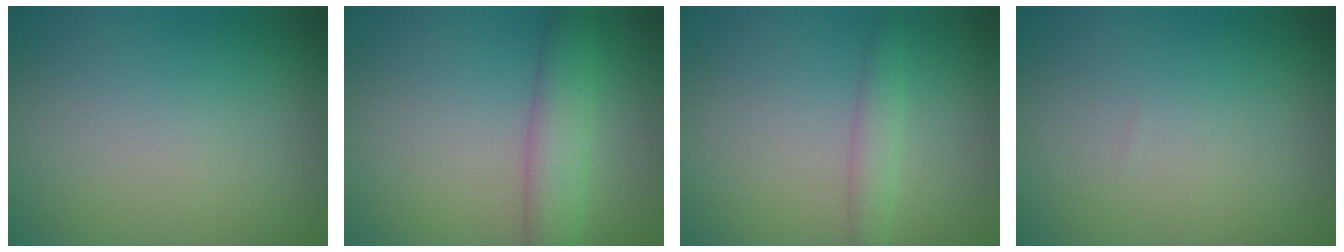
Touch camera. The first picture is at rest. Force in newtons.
{"total": 3.7, "press": 3.7, "slide": 0.2}
{"total": 1.7, "press": 1.7, "slide": 0.1}
{"total": 0.0}